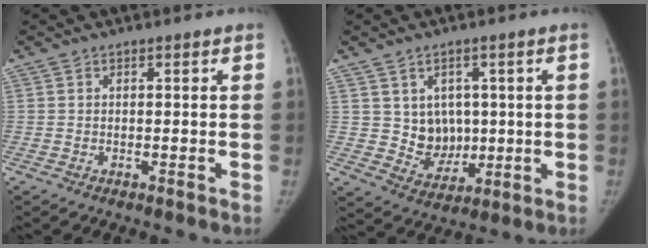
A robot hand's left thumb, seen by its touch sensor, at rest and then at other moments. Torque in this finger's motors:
{"motor_torque": [-0.11, 0.18, 0.19, 0.06, 0.00]}